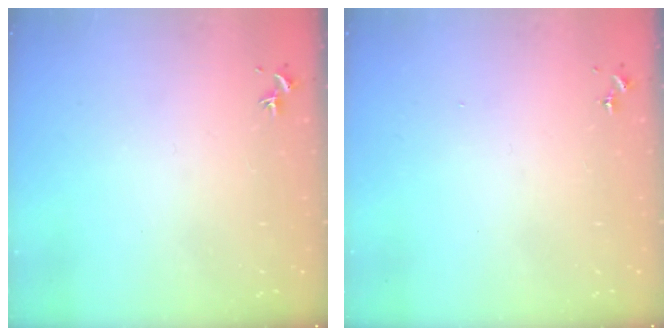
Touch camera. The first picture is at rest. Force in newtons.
{"total": 0.0}